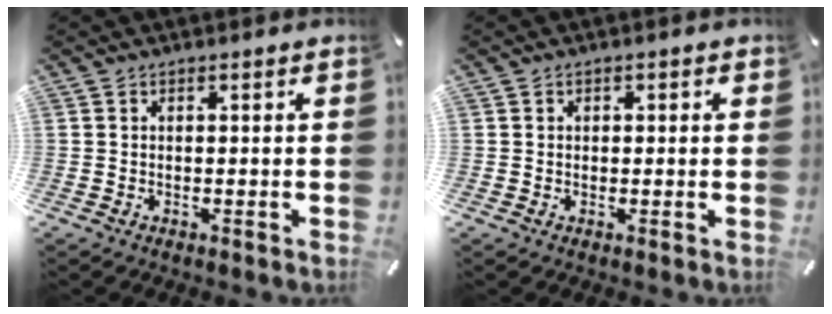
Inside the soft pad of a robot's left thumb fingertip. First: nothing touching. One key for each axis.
{"total": 0.9, "fx": 0.0, "fy": 0.9, "fz": 0.1, "tx": -0.002, "ty": 0.006, "tz": -0.001}